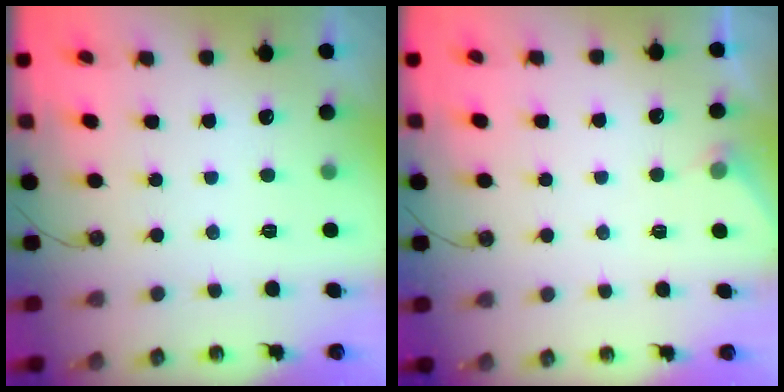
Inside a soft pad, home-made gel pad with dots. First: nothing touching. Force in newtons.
{"total": 3.3, "press": 3.3, "slide": 0.5}